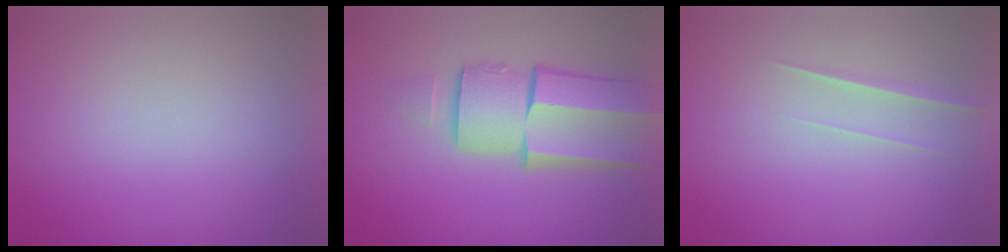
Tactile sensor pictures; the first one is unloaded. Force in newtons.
{"total": 7.3}
{"total": 1.5}